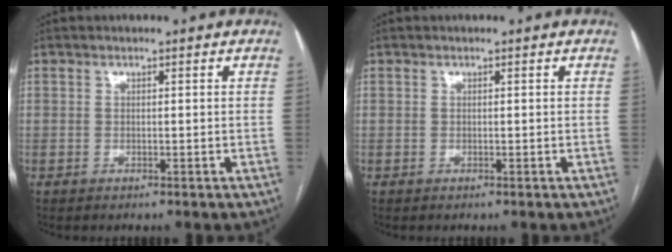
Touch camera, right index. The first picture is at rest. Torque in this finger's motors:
{"motor_torque": [0.03, 0.00, 0.03, 0.01]}